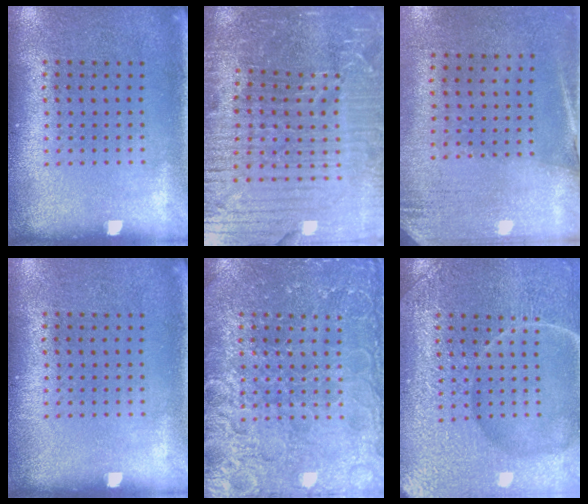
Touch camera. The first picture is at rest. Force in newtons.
{"total": 6.7, "press": 5.8, "slide": 3.3}
{"total": 2.6, "press": 2.3, "slide": 1.3}
{"total": 0.0}
{"total": 4.7, "press": 4.6, "slide": 0.5}
{"total": 7.5, "press": 7.4, "slide": 1.0}